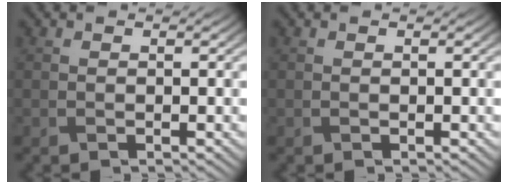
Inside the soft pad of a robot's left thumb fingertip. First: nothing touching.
{"total": 0.0}